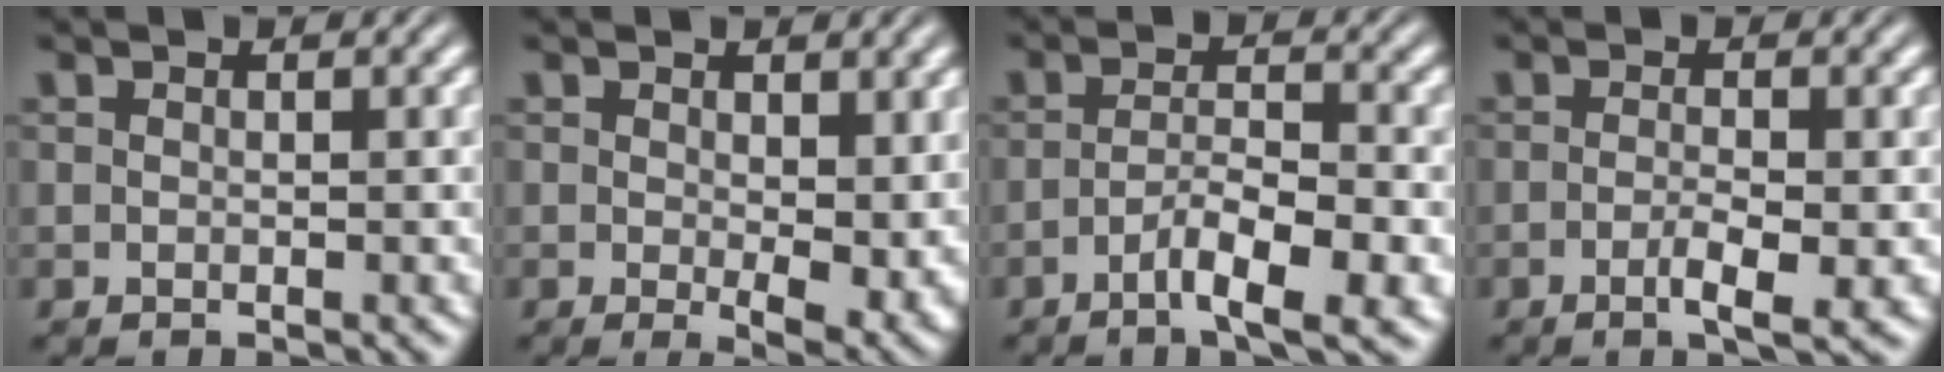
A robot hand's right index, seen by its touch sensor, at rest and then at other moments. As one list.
[{"total": 3.4, "force": [-0.1, 1.0, 3.2], "torque": [-0.041, -0.026, 0.009]}, {"total": 4.6, "force": [-2.6, 0.4, 3.8], "torque": [-0.053, -0.013, -0.039]}, {"total": 2.6, "force": [-1.1, 0.0, 2.4], "torque": [-0.042, -0.006, -0.019]}]